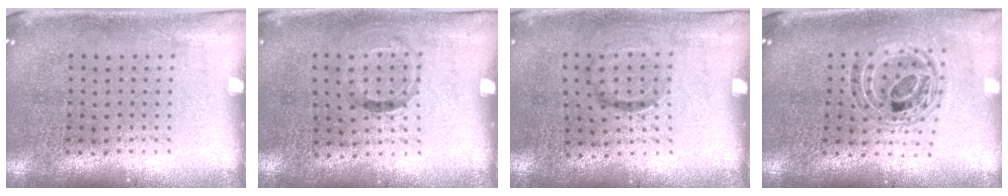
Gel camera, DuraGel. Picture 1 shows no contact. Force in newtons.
{"total": 1.0, "press": 0.6, "slide": 0.8}
{"total": 1.0, "press": 0.6, "slide": 0.8}
{"total": 0.8, "press": 0.8, "slide": 0.2}